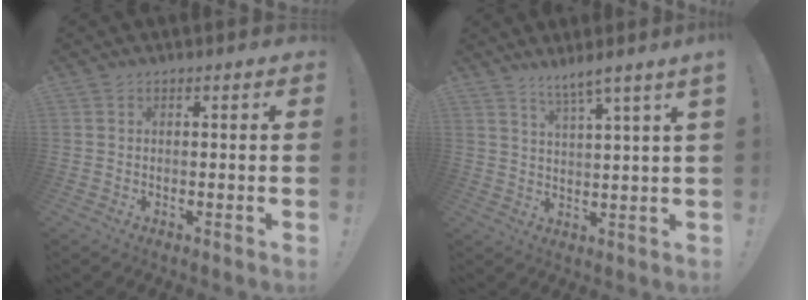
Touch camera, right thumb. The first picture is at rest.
{"total": 5.5, "force": [3.9, -0.9, 3.7], "torque": [-0.061, -0.025, 0.062]}